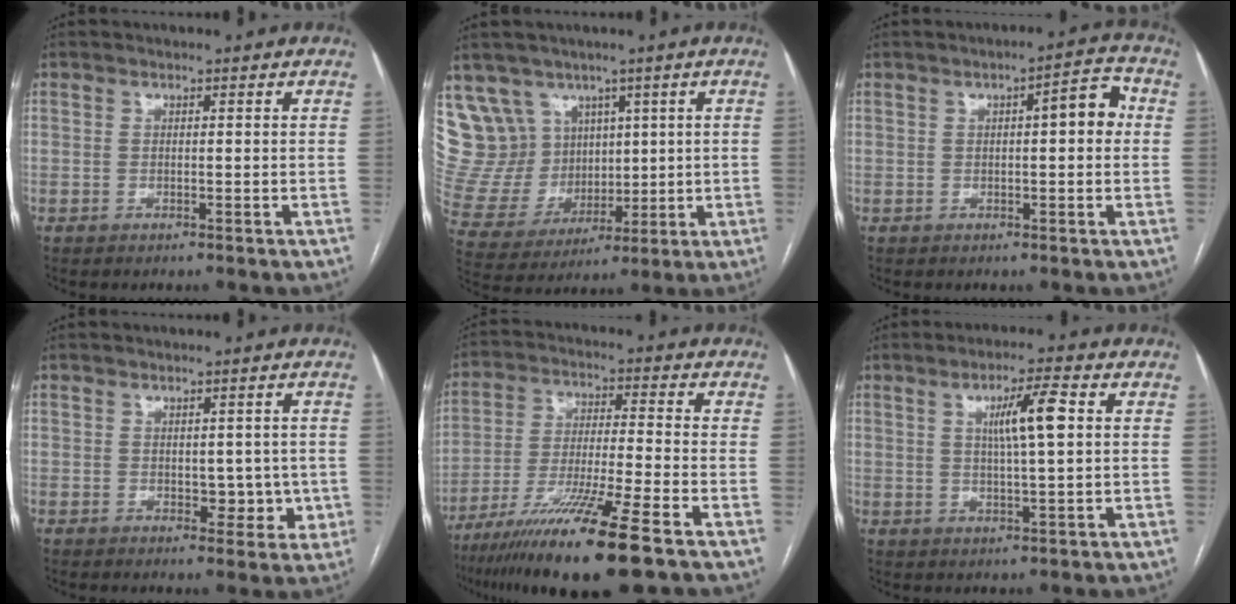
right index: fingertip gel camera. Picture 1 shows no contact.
{"total": 13.7, "force": [7.6, 10.9, 3.0], "torque": [-0.081, 0.058, 0.176]}
{"total": 5.3, "force": [0.6, 1.3, 5.1], "torque": [-0.065, 0.021, 0.004]}
{"total": 4.4, "force": [-0.2, 3.0, 3.2], "torque": [-0.029, 0.009, 0.007]}
{"total": 16.2, "force": [-10.7, -0.6, 12.2], "torque": [-0.224, -0.048, -0.189]}
{"total": 6.7, "force": [1.6, 0.3, 6.5], "torque": [-0.114, 0.005, 0.027]}